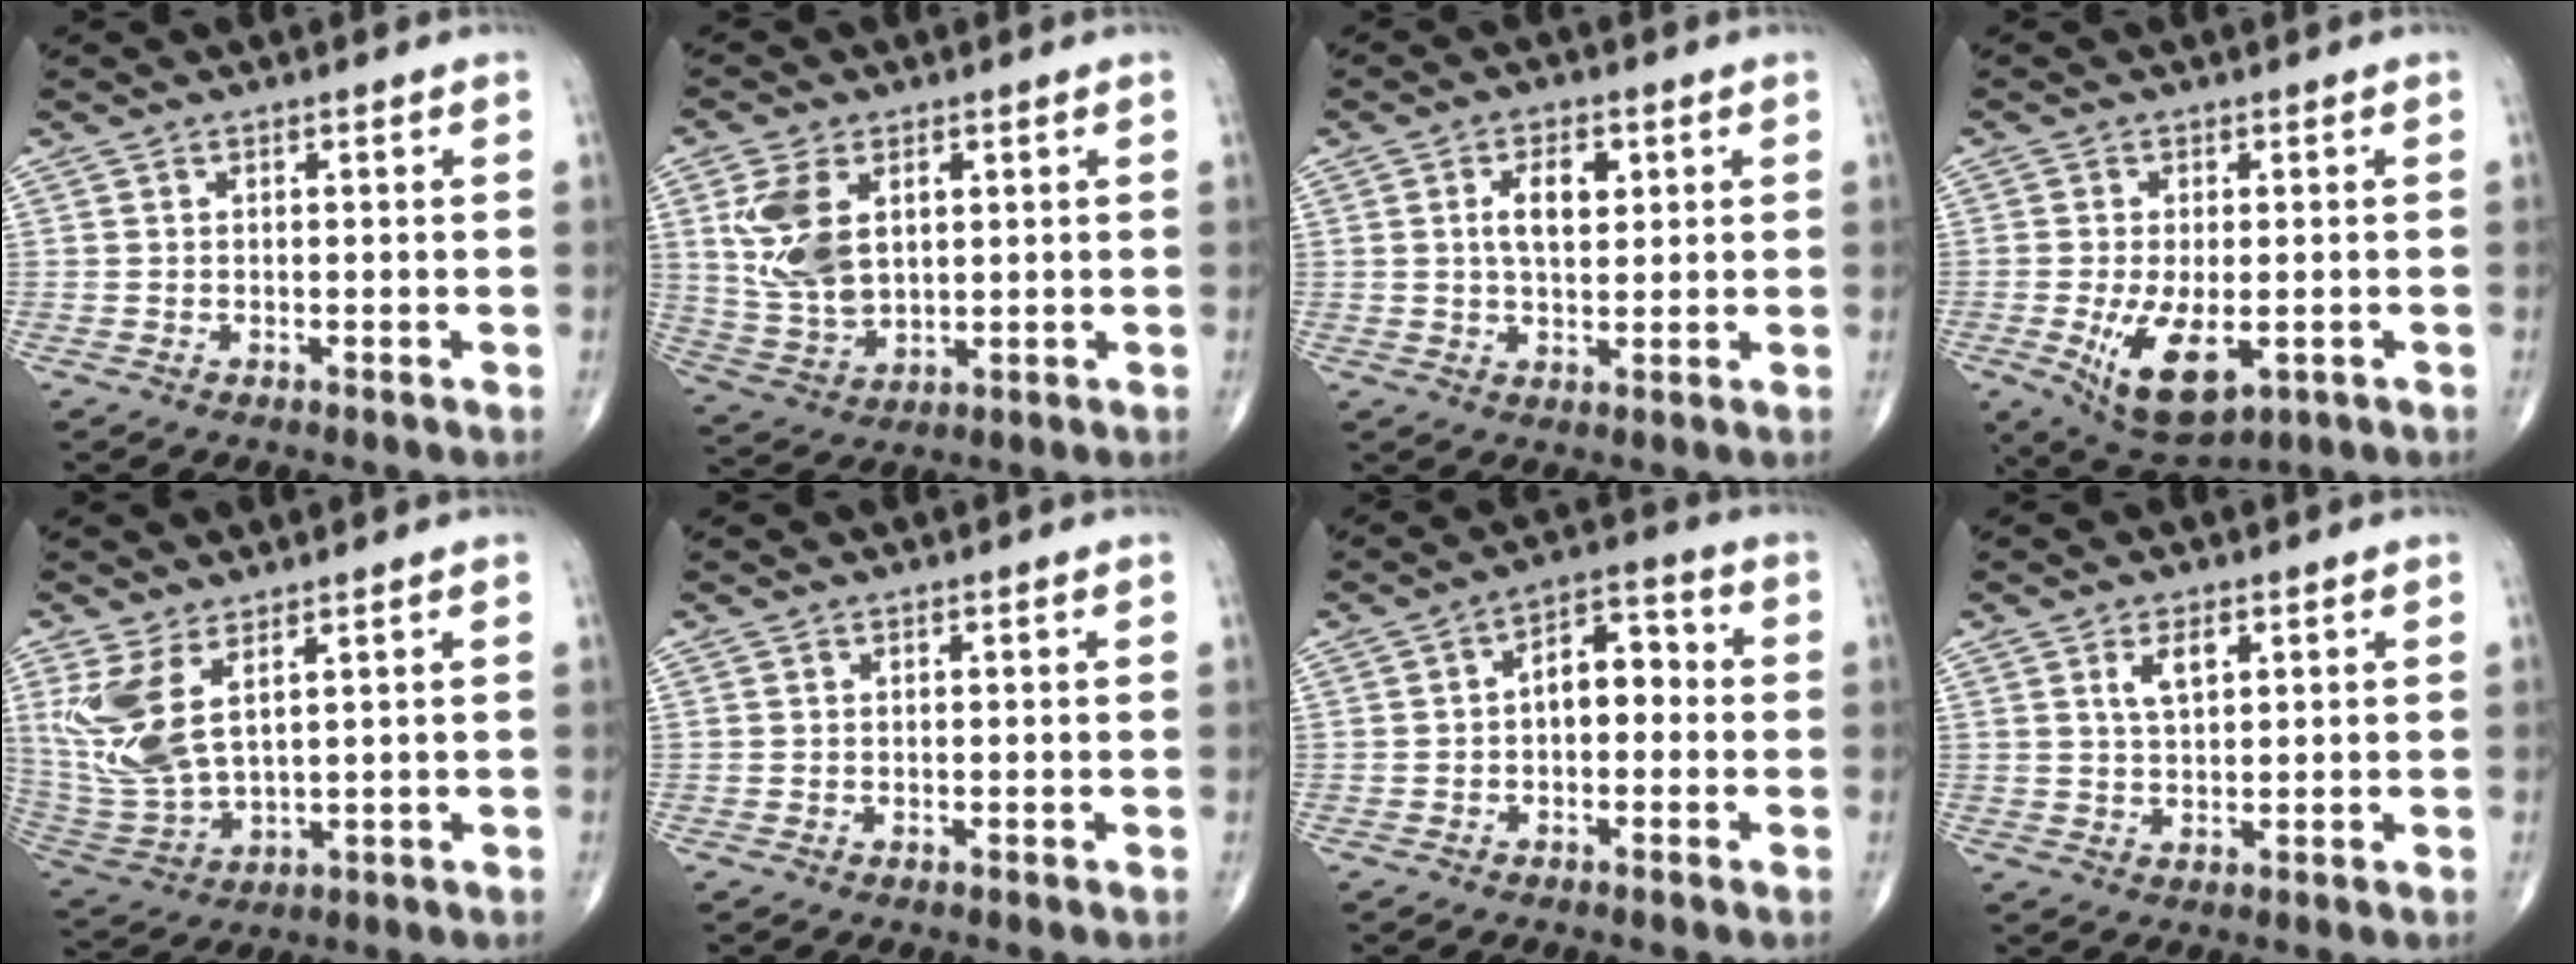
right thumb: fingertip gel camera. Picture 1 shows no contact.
{"total": 11.3, "force": [3.0, 6.9, 8.5], "torque": [-0.162, -0.008, 0.070]}
{"total": 6.3, "force": [1.7, 3.5, 5.0], "torque": [-0.074, -0.003, 0.028]}
{"total": 10.4, "force": [-2.8, 5.2, 8.6], "torque": [-0.143, -0.016, -0.032]}
{"total": 11.0, "force": [4.3, 4.7, 9.0], "torque": [-0.205, -0.024, 0.105]}
{"total": 0.0}
{"total": 7.4, "force": [-0.3, 4.4, 5.9], "torque": [-0.065, 0.030, -0.016]}
{"total": 4.2, "force": [1.7, 2.0, 3.2], "torque": [-0.052, -0.007, 0.033]}